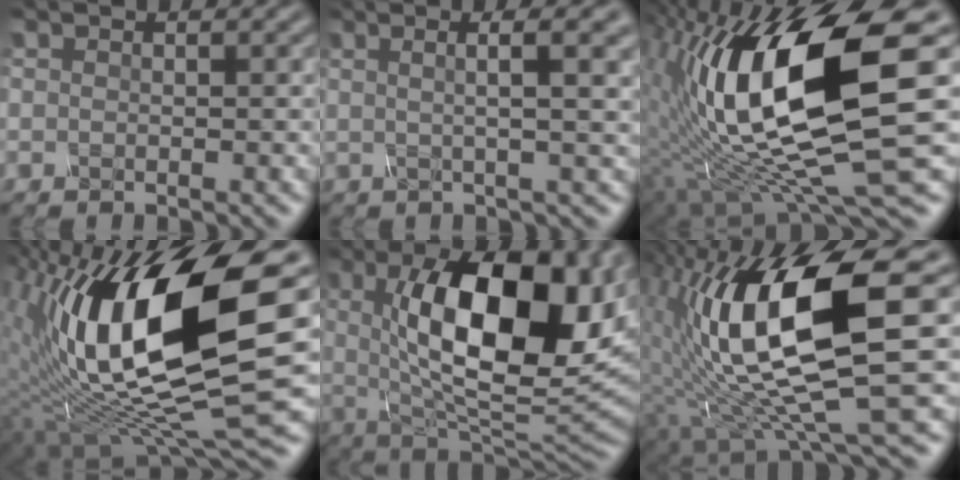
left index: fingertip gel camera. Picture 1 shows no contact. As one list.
[{"total": 6.8, "force": [2.5, 2.0, 6.0], "torque": [-0.064, 0.032, 0.004]}, {"total": 16.3, "force": [0.8, 6.0, 15.1], "torque": [-0.284, -0.009, 0.012]}, {"total": 17.1, "force": [2.2, 6.8, 15.5], "torque": [-0.287, 0.004, 0.032]}, {"total": 14.8, "force": [2.3, 6.3, 13.2], "torque": [-0.187, -0.004, 0.028]}, {"total": 14.9, "force": [1.1, 4.7, 14.1], "torque": [-0.265, -0.015, 0.023]}]